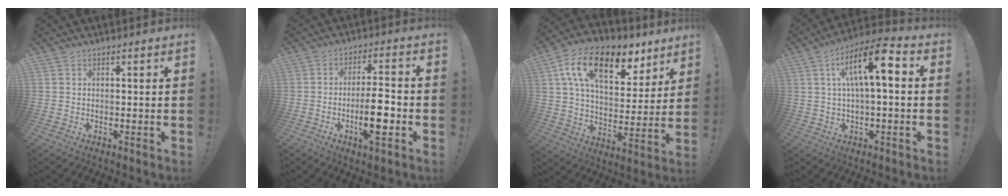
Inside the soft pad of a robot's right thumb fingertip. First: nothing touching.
{"total": 11.2, "force": [-3.5, 2.8, 10.3], "torque": [-0.164, 0.003, -0.066]}
{"total": 19.9, "force": [10.1, 10.4, 13.6], "torque": [-0.217, -0.041, 0.174]}
{"total": 14.0, "force": [3.3, 4.8, 12.7], "torque": [-0.211, 0.002, 0.052]}